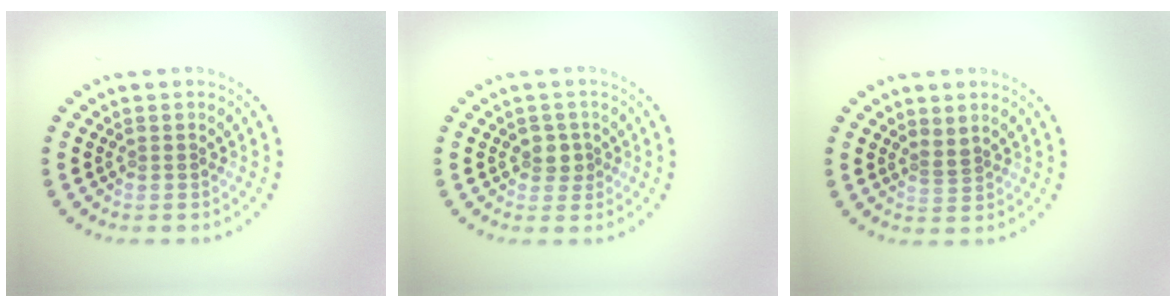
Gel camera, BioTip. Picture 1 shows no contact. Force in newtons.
{"total": 1.8, "press": 1.5, "slide": 0.9}
{"total": 1.1, "press": 0.6, "slide": 0.9}